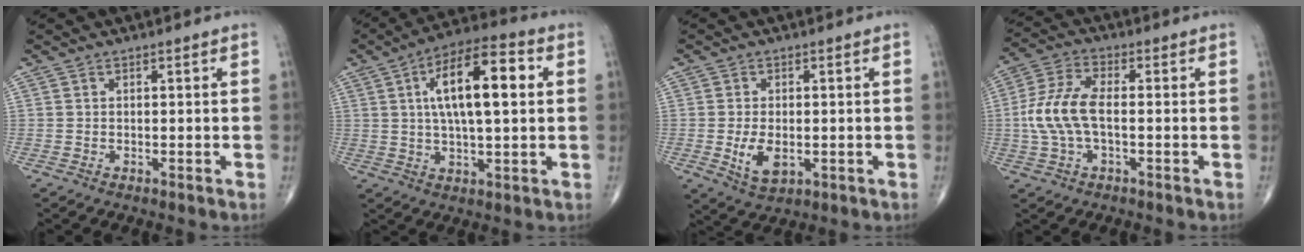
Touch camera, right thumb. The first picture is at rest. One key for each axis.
{"total": 15.5, "fx": 3.1, "fy": 5.7, "fz": 14.1, "tx": -0.223, "ty": 0.016, "tz": 0.044}
{"total": 6.1, "fx": -1.0, "fy": 3.4, "fz": 4.9, "tx": -0.085, "ty": -0.010, "tz": -0.009}
{"total": 9.9, "fx": -0.8, "fy": 4.7, "fz": 8.7, "tx": -0.201, "ty": 0.024, "tz": -0.017}